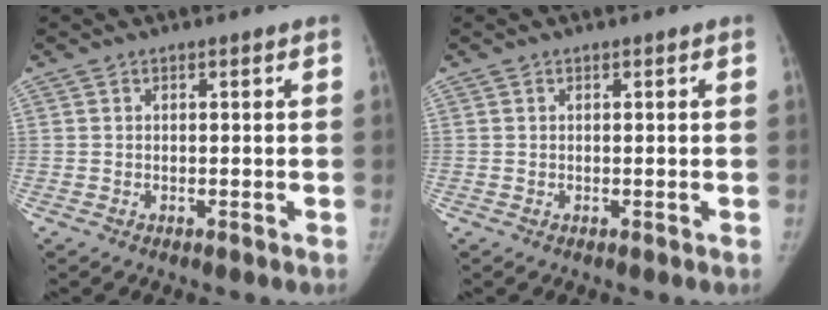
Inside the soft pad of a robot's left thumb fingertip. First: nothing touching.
{"total": 0.0}